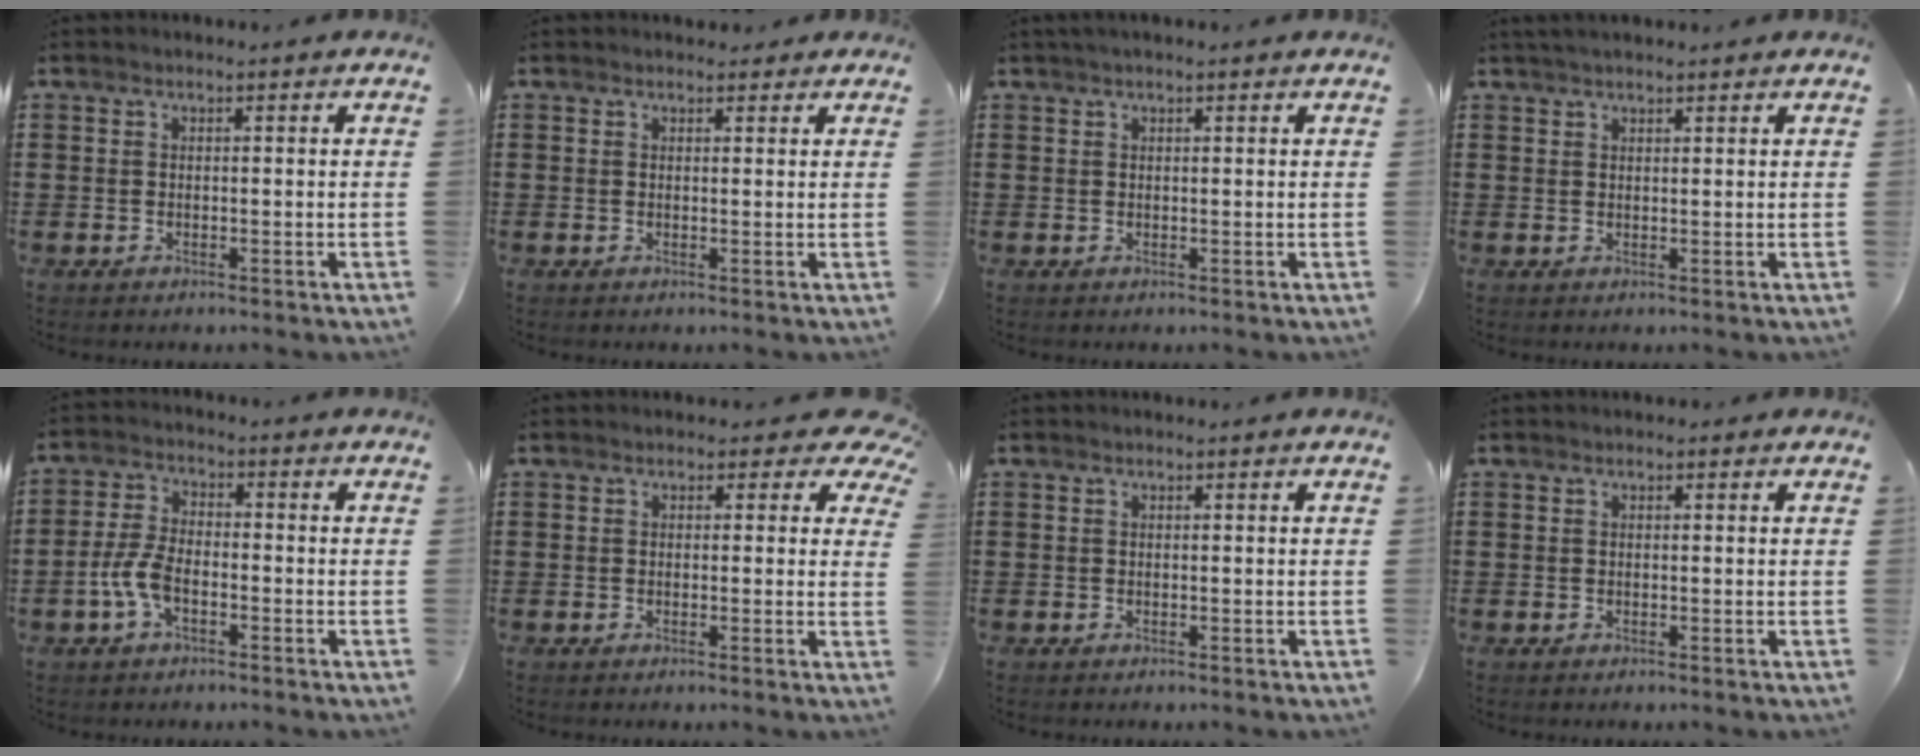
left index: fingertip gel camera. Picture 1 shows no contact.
{"total": 1.1, "force": [0.9, 0.7, 0.2], "torque": [0.002, 0.002, 0.015]}
{"total": 0.9, "force": [0.5, 0.1, 0.7], "torque": [-0.014, 0.001, 0.009]}
{"total": 1.6, "force": [1.4, 0.2, 0.6], "torque": [-0.013, 0.001, 0.027]}
{"total": 5.5, "force": [-2.1, 2.6, 4.4], "torque": [-0.115, -0.002, -0.049]}
{"total": 2.5, "force": [1.2, 1.5, 1.5], "torque": [-0.015, -0.003, 0.012]}
{"total": 0.0}
{"total": 0.0}